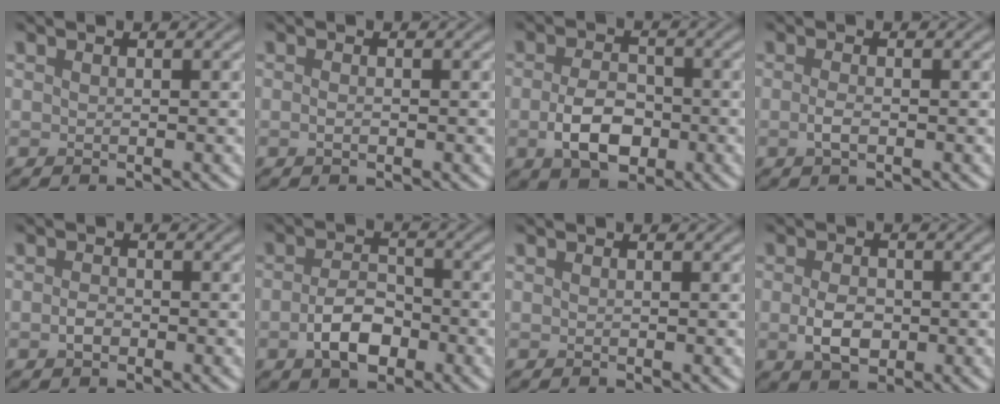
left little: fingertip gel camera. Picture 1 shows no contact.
{"total": 0.7, "force": [-0.3, 0.3, 0.6], "torque": [-0.013, -0.002, -0.005]}
{"total": 4.8, "force": [-1.2, 3.0, 3.5], "torque": [-0.072, -0.006, -0.025]}
{"total": 1.3, "force": [-0.4, 0.5, 1.2], "torque": [-0.027, -0.002, -0.010]}
{"total": 1.2, "force": [-0.5, 0.8, 0.8], "torque": [-0.018, 0.000, -0.011]}
{"total": 4.1, "force": [-1.5, 2.4, 2.9], "torque": [-0.056, 0.001, -0.031]}
{"total": 0.0}
{"total": 3.2, "force": [-0.5, 2.1, 2.3], "torque": [-0.045, -0.004, -0.010]}